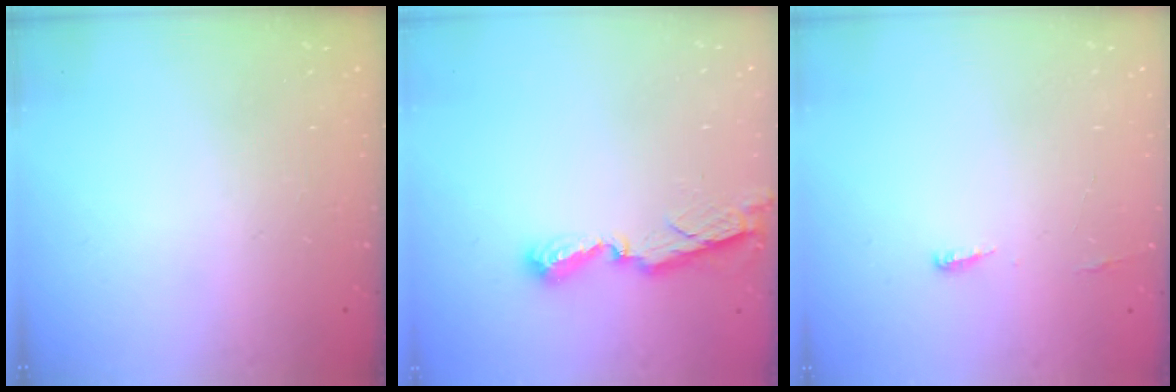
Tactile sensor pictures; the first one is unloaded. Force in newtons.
{"total": 7.8, "press": 7.8, "slide": 0.5}
{"total": 3.7, "press": 3.5, "slide": 1.2}